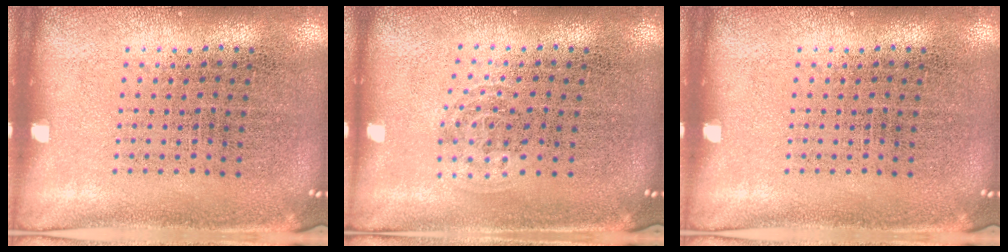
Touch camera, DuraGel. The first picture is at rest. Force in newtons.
{"total": 0.9, "press": 0.6, "slide": 0.7}
{"total": 0.0}